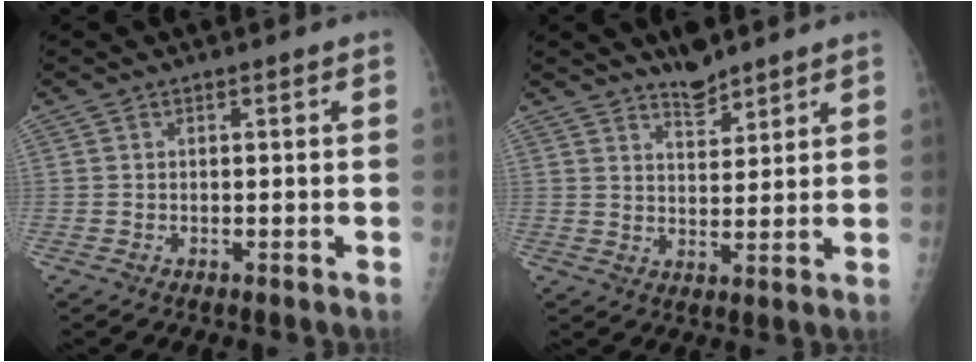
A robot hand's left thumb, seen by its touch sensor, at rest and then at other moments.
{"total": 5.2, "force": [4.5, 1.6, 2.0], "torque": [-0.018, -0.037, 0.078]}